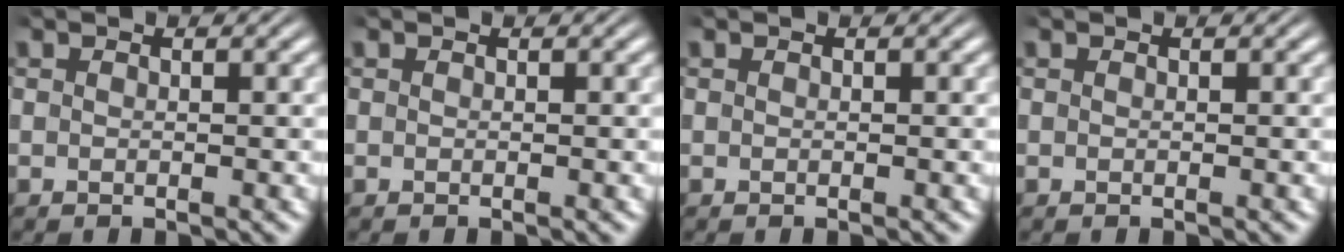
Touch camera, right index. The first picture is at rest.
{"total": 0.0}
{"total": 0.0}
{"total": 0.0}